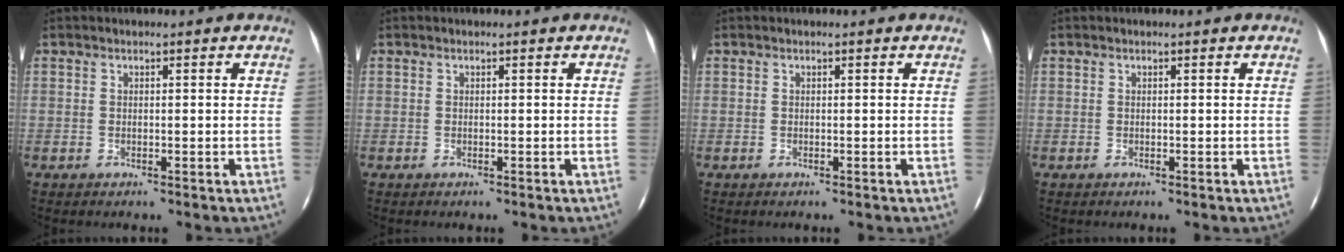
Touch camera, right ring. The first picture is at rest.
{"total": 0.0}
{"total": 0.0}
{"total": 0.0}